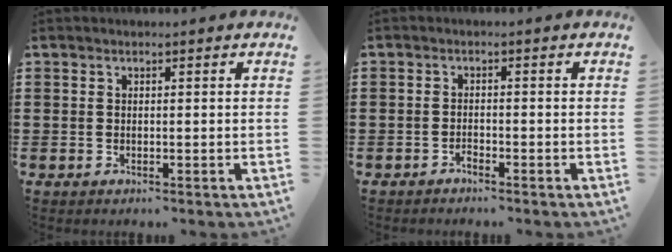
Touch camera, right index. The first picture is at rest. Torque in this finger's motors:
{"motor_torque": [2.14, 0.00, -0.13, -0.07]}